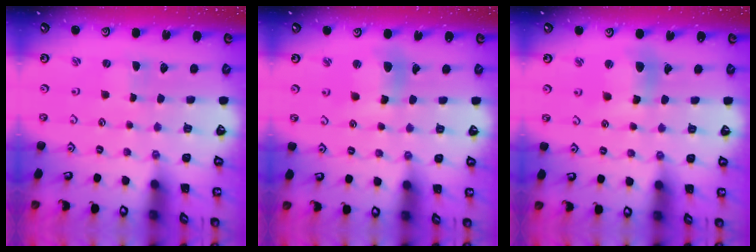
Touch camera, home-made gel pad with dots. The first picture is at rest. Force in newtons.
{"total": 9.2, "press": 9.2, "slide": 0.8}
{"total": 9.2, "press": 9.2, "slide": 0.8}